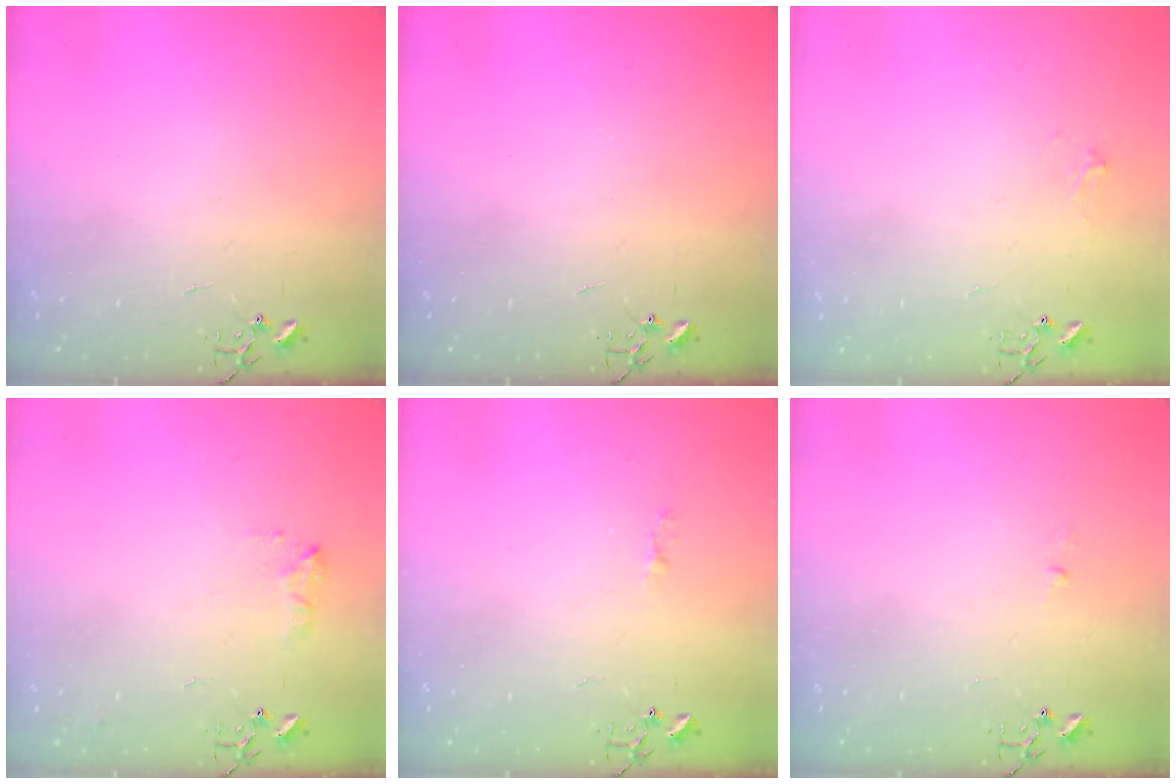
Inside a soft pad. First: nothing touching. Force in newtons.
{"total": 0.0}
{"total": 6.1, "press": 6.1, "slide": 0.7}
{"total": 7.8, "press": 7.8, "slide": 0.1}
{"total": 3.6, "press": 3.5, "slide": 0.5}
{"total": 2.6, "press": 2.5, "slide": 0.4}